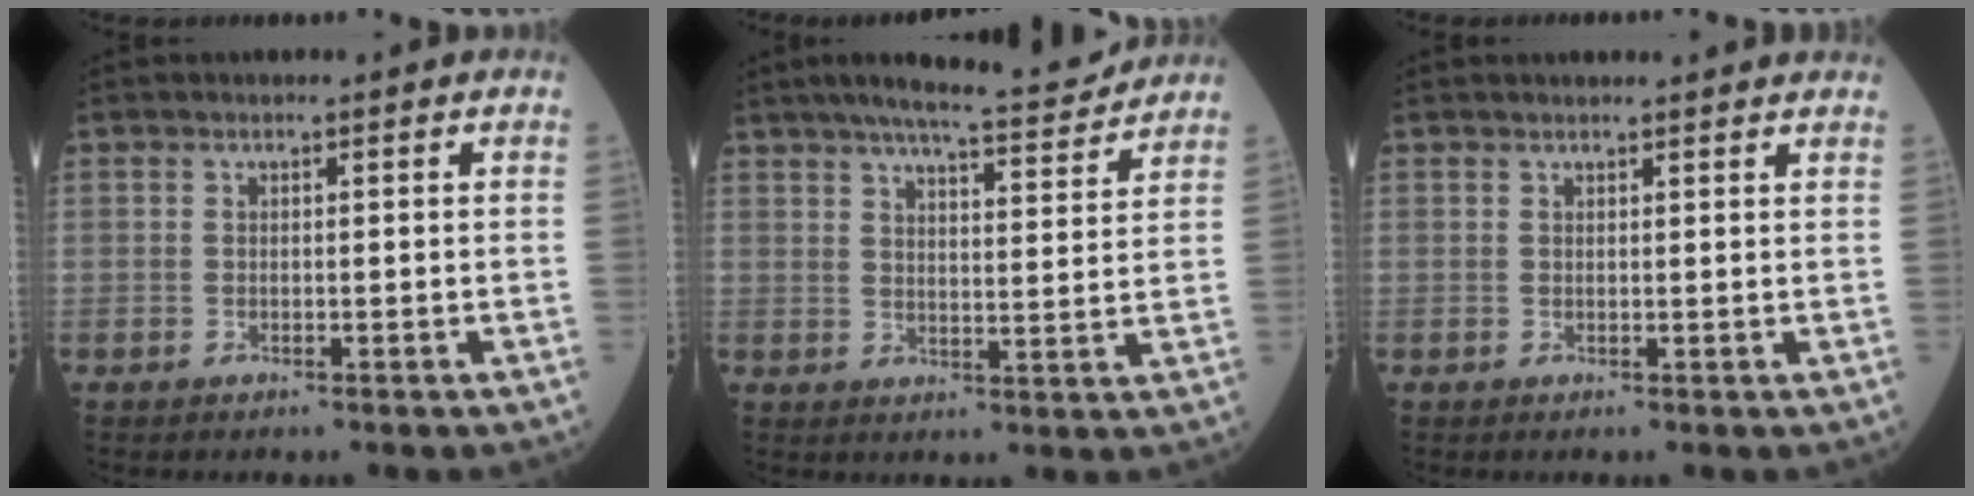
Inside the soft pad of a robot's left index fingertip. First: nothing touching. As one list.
[{"total": 12.5, "force": [11.3, 1.0, 5.4], "torque": [-0.085, 0.001, 0.154]}, {"total": 6.7, "force": [6.3, 0.7, 1.9], "torque": [-0.019, 0.021, 0.061]}]